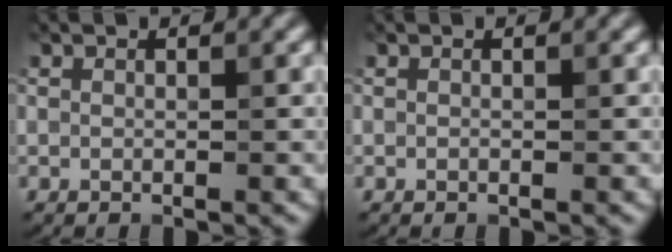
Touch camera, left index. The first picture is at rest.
{"total": 0.0}